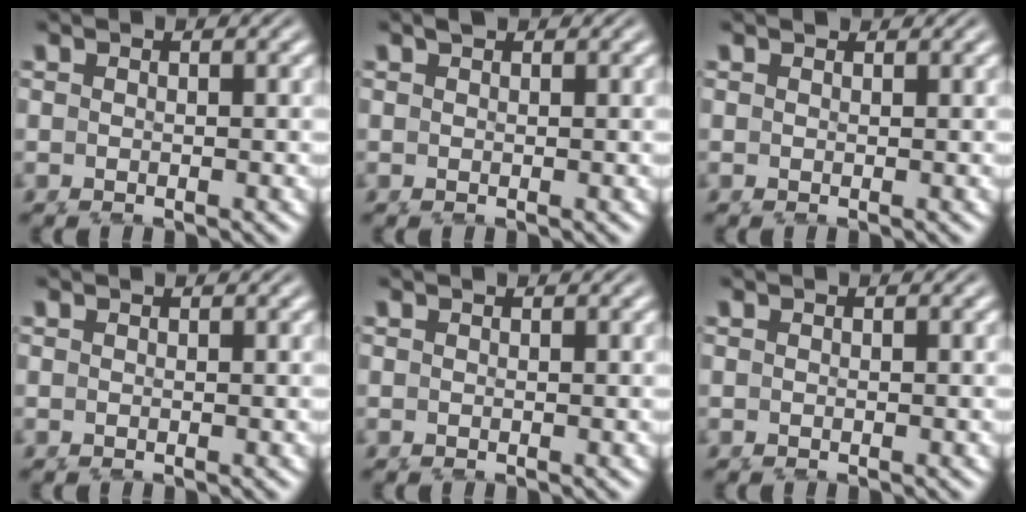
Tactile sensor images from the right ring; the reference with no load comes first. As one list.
[{"total": 0.8, "force": [0.8, -0.1, 0.1], "torque": [-0.001, 0.001, 0.016]}, {"total": 0.7, "force": [0.7, -0.2, -0.1], "torque": [0.005, -0.001, 0.015]}, {"total": 0.0}, {"total": 0.0}, {"total": 0.0}]